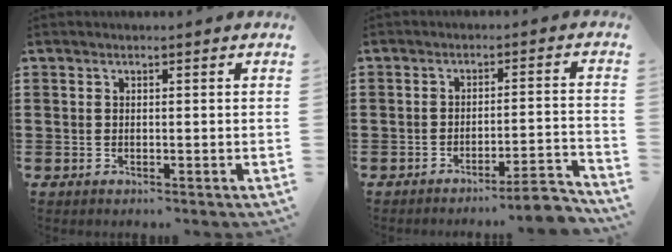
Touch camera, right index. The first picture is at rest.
{"total": 5.0, "force": [-4.4, -0.1, 2.5], "torque": [-0.041, -0.012, -0.083]}